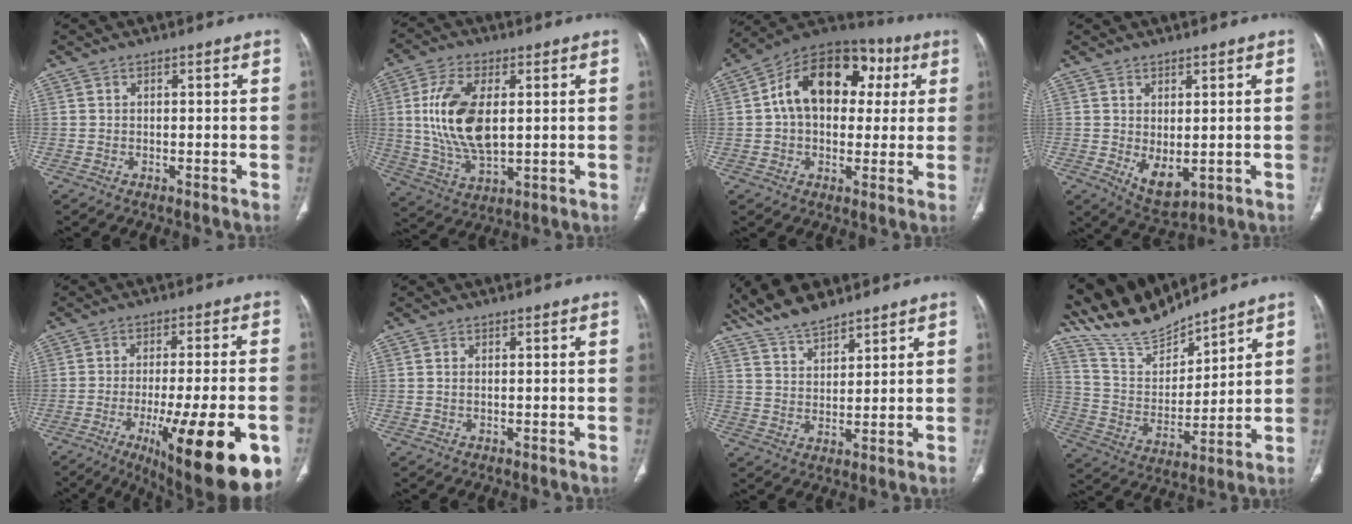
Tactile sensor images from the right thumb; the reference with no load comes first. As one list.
[{"total": 14.6, "force": [2.0, 7.4, 12.4], "torque": [-0.249, -0.010, 0.045]}, {"total": 19.1, "force": [4.0, 12.9, 13.4], "torque": [-0.177, 0.030, 0.053]}, {"total": 5.9, "force": [-0.4, 3.2, 4.9], "torque": [-0.071, -0.012, 0.016]}, {"total": 22.8, "force": [-9.3, 5.9, 20.0], "torque": [-0.235, 0.004, -0.122]}, {"total": 0.5, "force": [0.1, 0.2, 0.4], "torque": [-0.014, 0.004, 0.004]}, {"total": 9.3, "force": [8.0, 2.8, 3.9], "torque": [-0.062, -0.032, 0.156]}, {"total": 13.5, "force": [12.9, 2.4, 3.2], "torque": [-0.043, -0.067, 0.264]}]